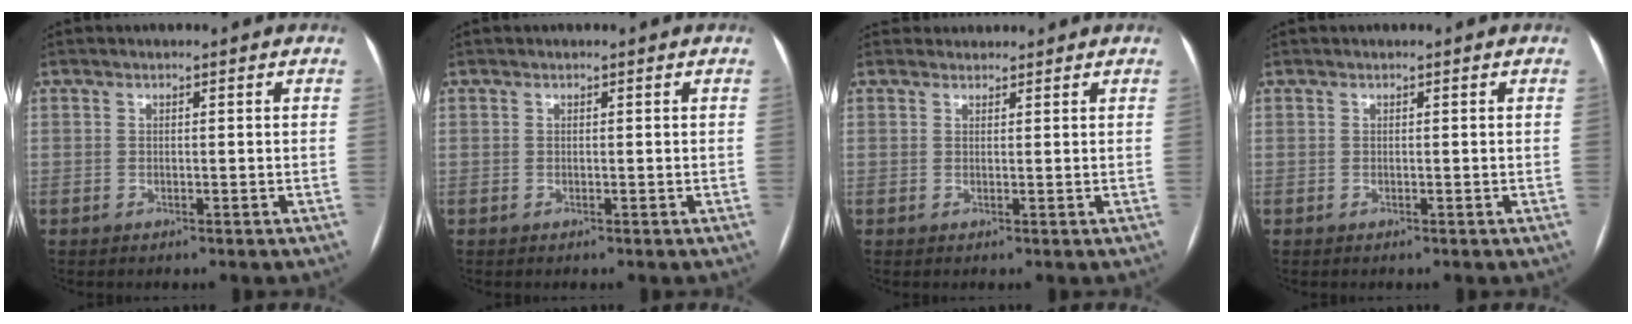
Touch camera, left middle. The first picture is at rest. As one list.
[{"total": 0.0}, {"total": 1.8, "force": [1.6, 0.6, -0.3], "torque": [0.004, 0.018, 0.026]}, {"total": 0.0}]